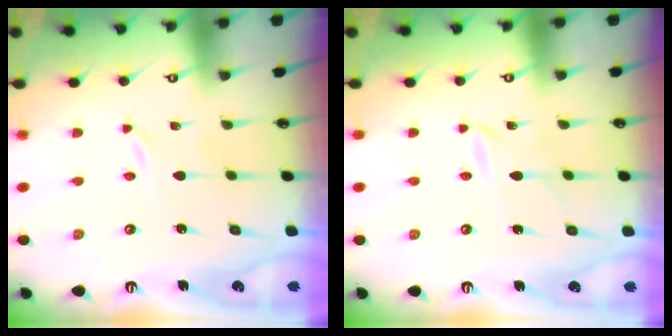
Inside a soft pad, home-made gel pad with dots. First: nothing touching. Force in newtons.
{"total": 1.8, "press": 1.8, "slide": 0.2}